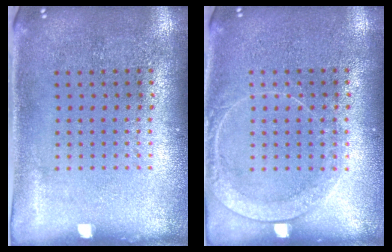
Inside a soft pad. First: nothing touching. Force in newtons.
{"total": 1.7, "press": 1.7, "slide": 0.3}